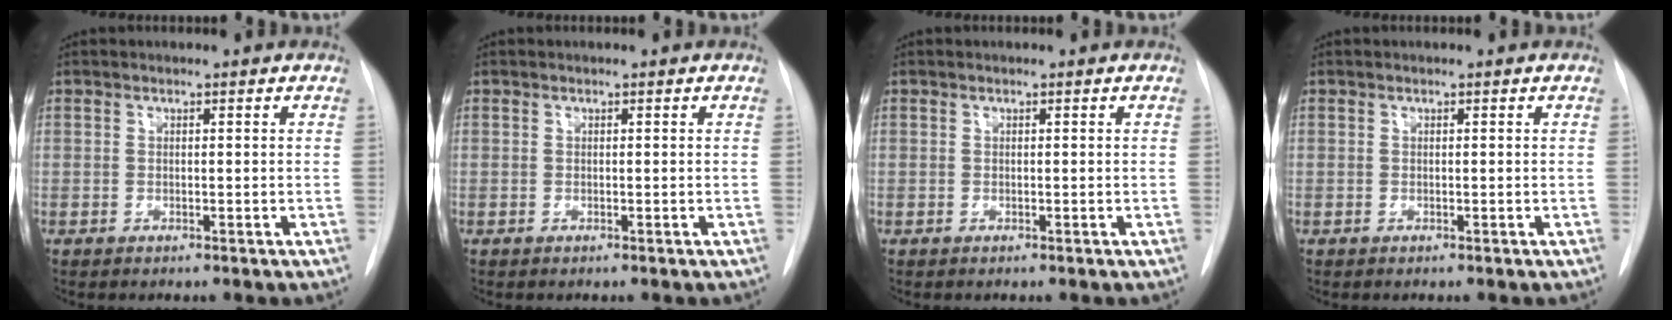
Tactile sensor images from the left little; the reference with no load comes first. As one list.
[{"total": 0.0}, {"total": 0.0}, {"total": 0.0}]